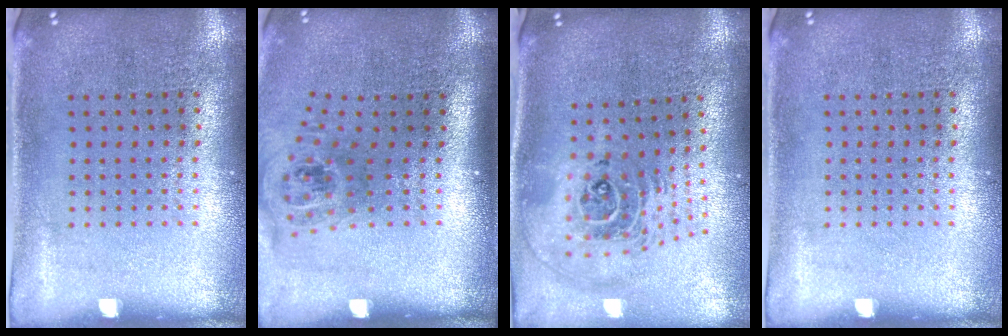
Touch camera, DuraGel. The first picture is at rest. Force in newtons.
{"total": 1.7, "press": 1.3, "slide": 1.1}
{"total": 2.5, "press": 1.8, "slide": 1.7}
{"total": 0.0}